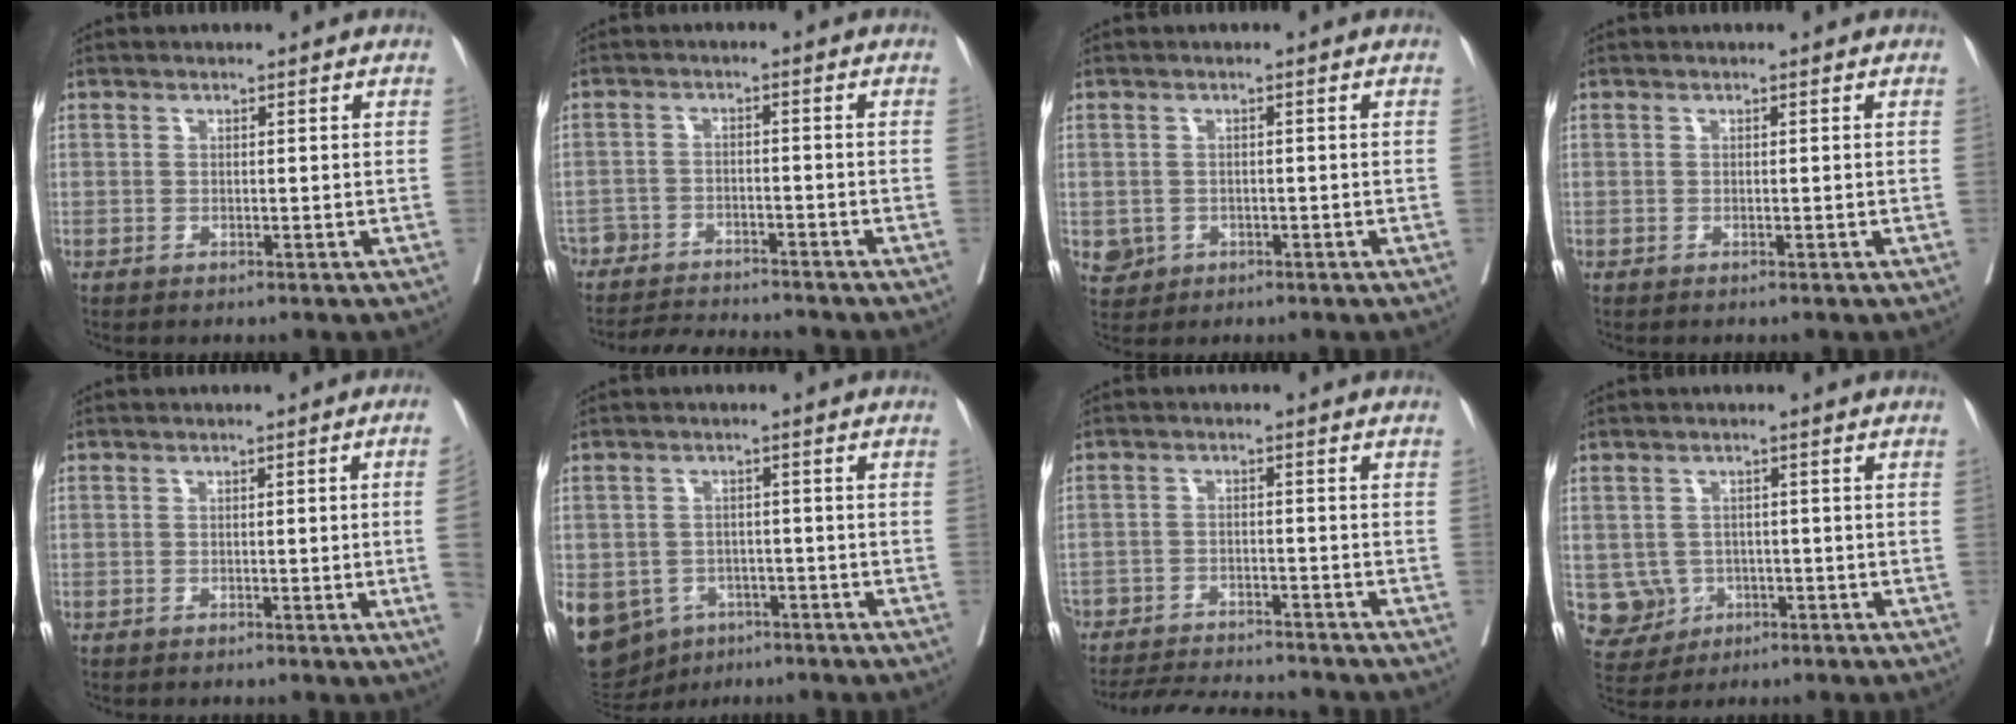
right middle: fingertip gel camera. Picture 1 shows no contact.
{"total": 9.6, "force": [-9.2, 1.4, 2.1], "torque": [-0.023, 0.000, -0.141]}
{"total": 3.1, "force": [-1.2, 2.8, 0.6], "torque": [-0.005, 0.003, -0.015]}
{"total": 0.0}
{"total": 5.1, "force": [-1.0, -1.1, 4.9], "torque": [-0.058, -0.001, -0.013]}
{"total": 19.0, "force": [-8.4, 15.3, 7.6], "torque": [-0.238, 0.000, -0.111]}
{"total": 13.9, "force": [-13.0, 2.2, 4.5], "torque": [-0.077, -0.008, -0.186]}
{"total": 5.0, "force": [-1.1, 4.9, 0.7], "torque": [-0.008, 0.006, -0.012]}